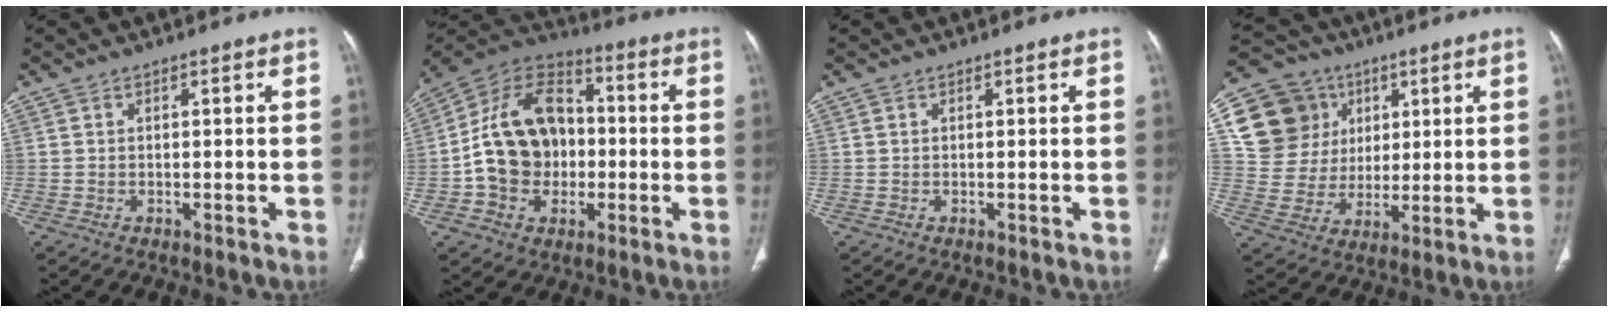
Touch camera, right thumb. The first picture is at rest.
{"total": 17.8, "force": [-1.7, 13.8, 11.2], "torque": [-0.159, 0.034, -0.035]}
{"total": 0.0}
{"total": 16.2, "force": [5.6, 14.2, 5.2], "torque": [-0.066, 0.011, 0.112]}